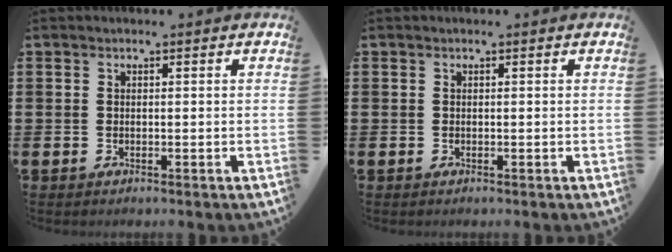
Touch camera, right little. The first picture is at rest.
{"total": 0.0}